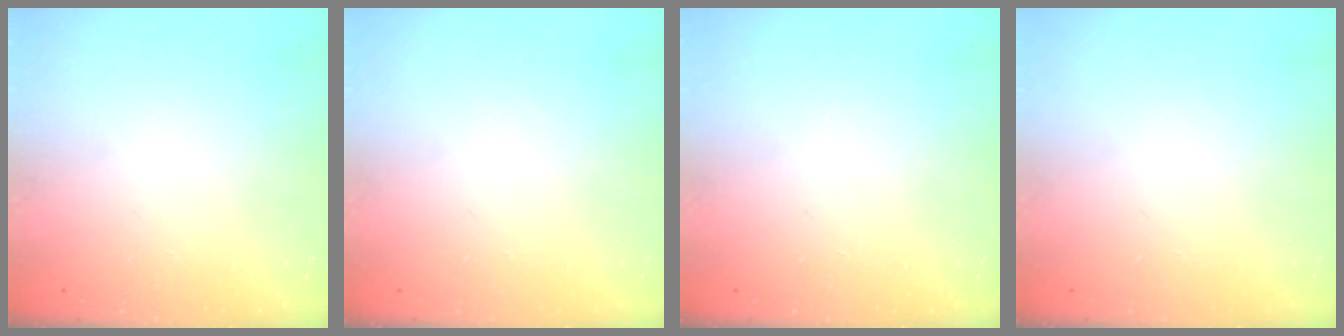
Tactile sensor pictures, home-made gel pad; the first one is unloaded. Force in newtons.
{"total": 0.0}
{"total": 0.0}
{"total": 0.0}